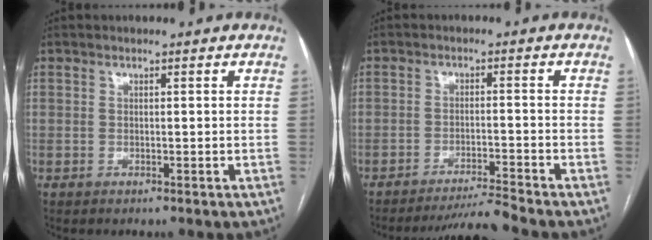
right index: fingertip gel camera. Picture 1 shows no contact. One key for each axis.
{"total": 5.2, "fx": -4.6, "fy": -2.4, "fz": 0.1, "tx": -0.004, "ty": -0.012, "tz": -0.078}